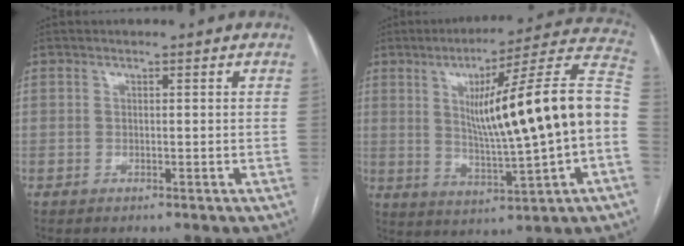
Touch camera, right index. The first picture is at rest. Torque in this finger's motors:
{"motor_torque": [1.60, -0.54, 0.70, 0.21]}